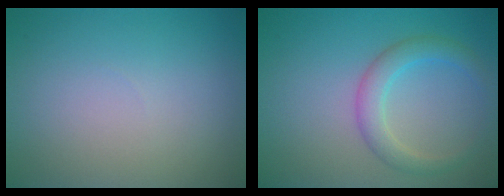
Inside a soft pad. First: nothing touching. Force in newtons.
{"total": 3.0, "press": 3.0, "slide": 0.1}